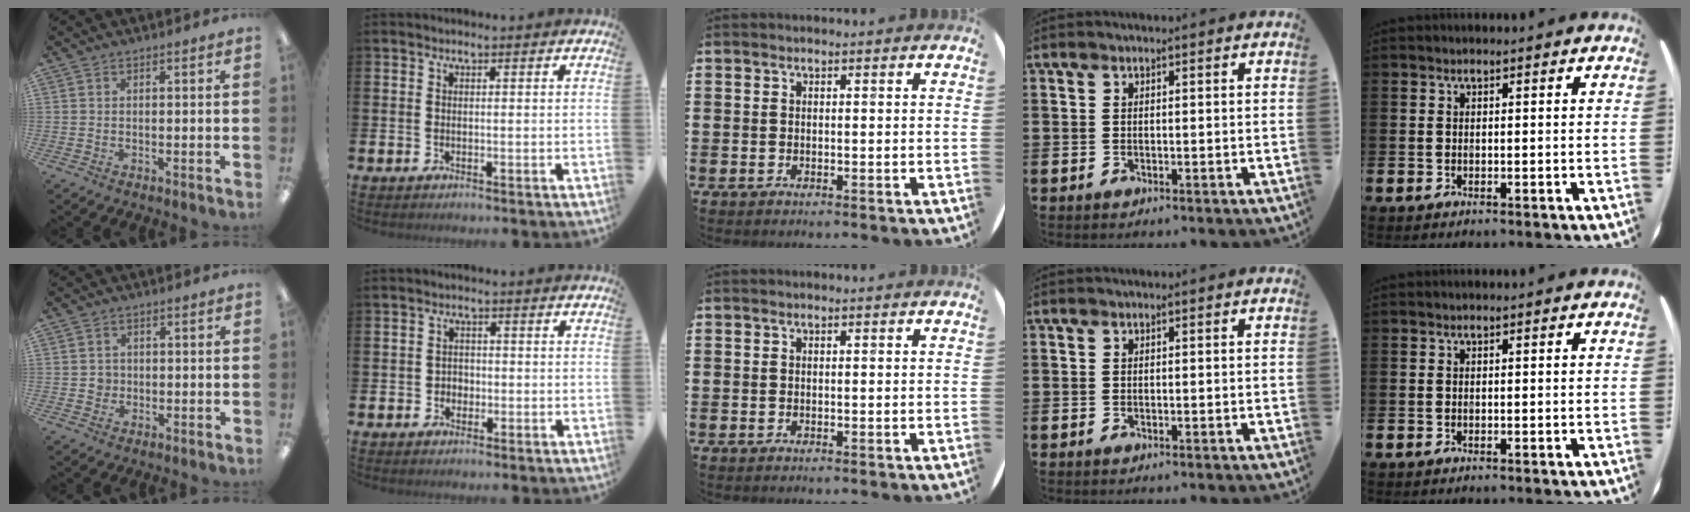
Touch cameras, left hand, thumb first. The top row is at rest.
{"thumb": {"total": 2.3, "force": [-0.1, 2.2, 0.5], "torque": [-0.005, 0.002, -0.006]}, "index": {"total": 1.8, "force": [-0.7, 1.6, 0.3], "torque": [-0.011, 0.005, -0.017]}}